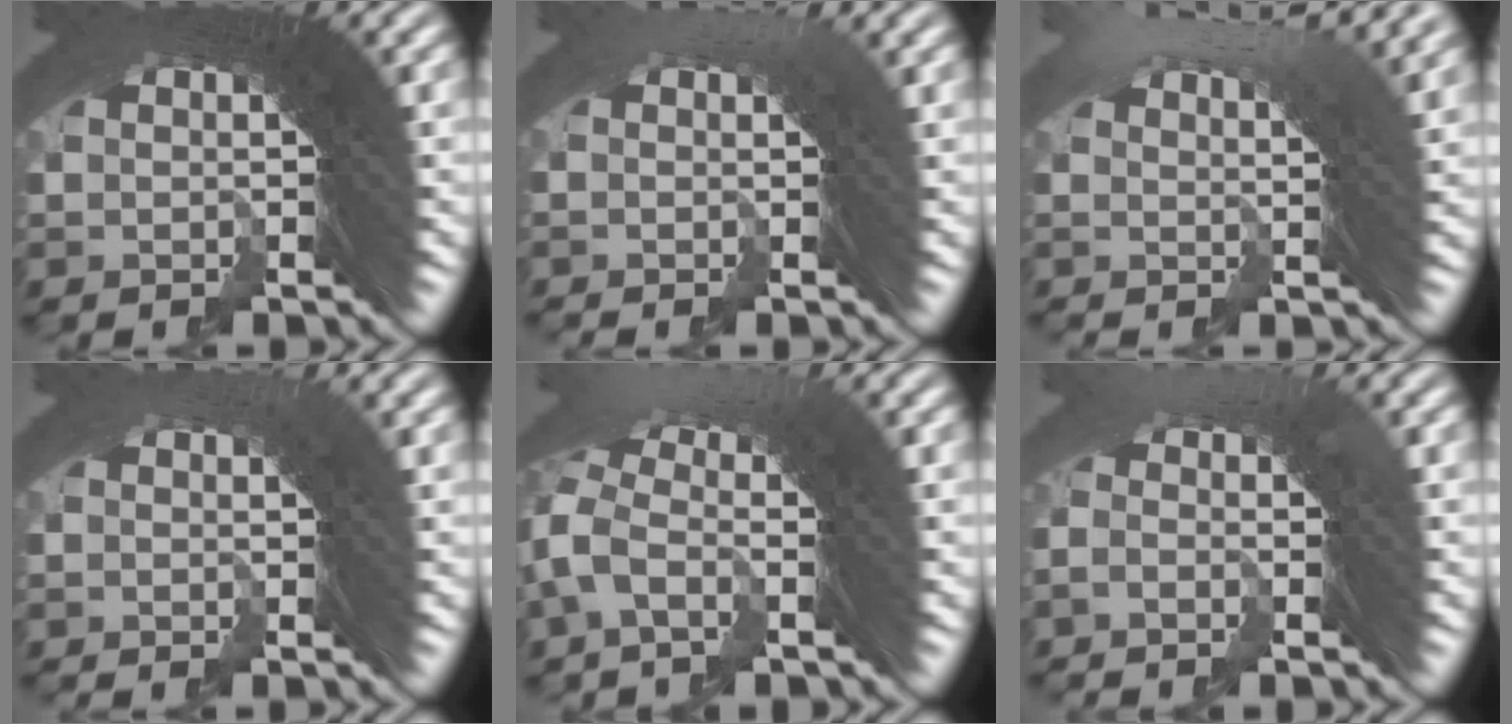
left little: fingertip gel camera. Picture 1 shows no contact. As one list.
[{"total": 0.8, "force": [-0.3, -0.2, 0.7], "torque": [0.005, 0.007, -0.011]}, {"total": 5.1, "force": [3.4, 0.3, 3.8], "torque": [-0.040, 0.021, 0.042]}, {"total": 1.0, "force": [-0.8, -0.5, 0.3], "torque": [0.003, 0.002, -0.014]}, {"total": 2.3, "force": [-0.8, 1.2, 1.8], "torque": [-0.039, 0.011, -0.023]}, {"total": 1.9, "force": [-1.8, 0.1, 0.7], "torque": [0.013, 0.019, -0.046]}]